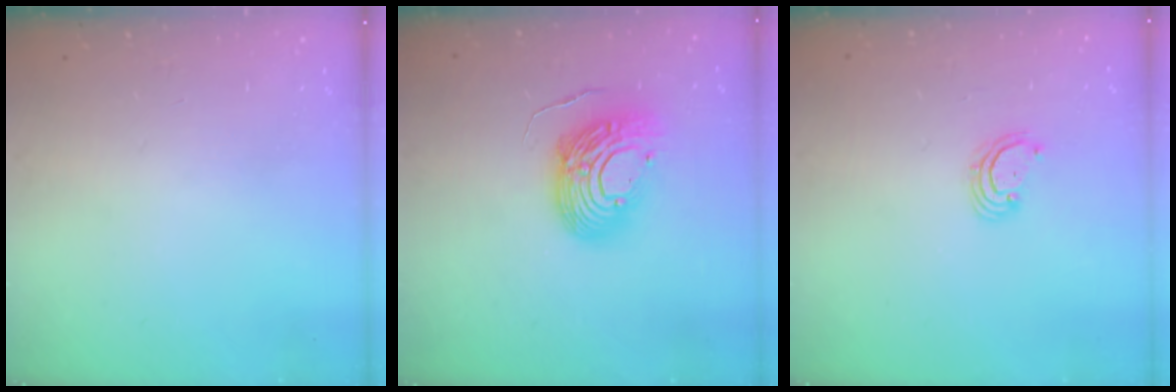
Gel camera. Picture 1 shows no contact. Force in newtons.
{"total": 14.4, "press": 14.4, "slide": 1.1}
{"total": 3.2, "press": 3.2, "slide": 0.3}